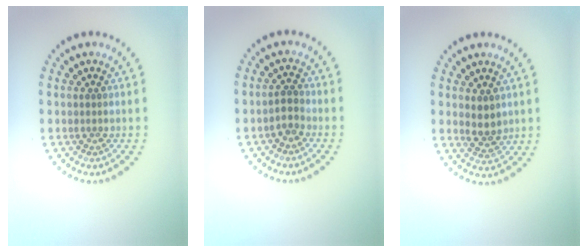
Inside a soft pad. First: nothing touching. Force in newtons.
{"total": 1.6, "press": 1.4, "slide": 0.9}
{"total": 2.2, "press": 2.1, "slide": 0.6}